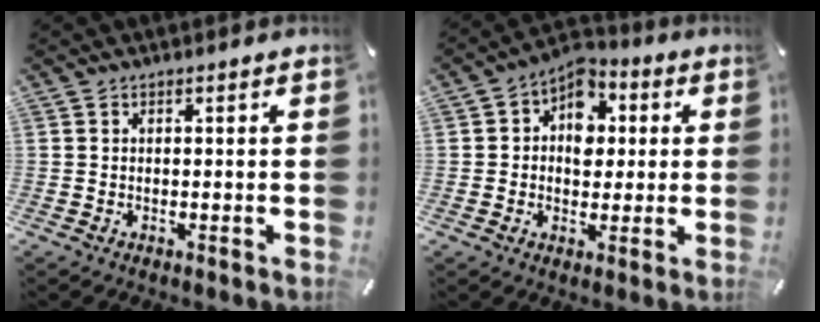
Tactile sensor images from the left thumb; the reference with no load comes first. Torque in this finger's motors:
{"motor_torque": [0.29, 0.04, 0.42, 0.26, -0.01]}